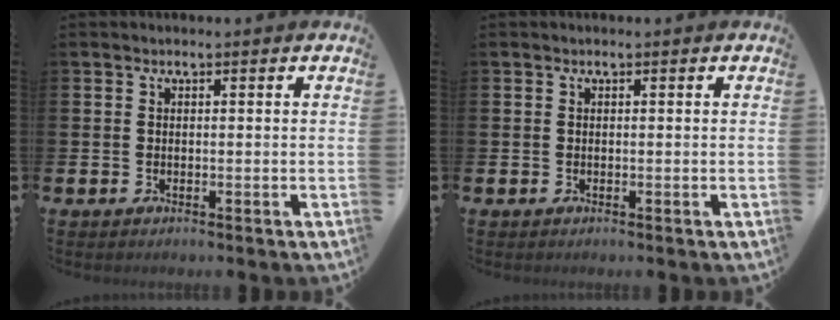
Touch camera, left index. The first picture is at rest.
{"total": 0.0}